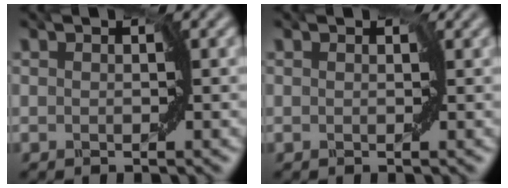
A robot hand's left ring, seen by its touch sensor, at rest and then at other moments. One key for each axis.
{"total": 0.9, "fx": 0.4, "fy": 0.6, "fz": 0.6, "tx": -0.004, "ty": 0.004, "tz": -0.003}